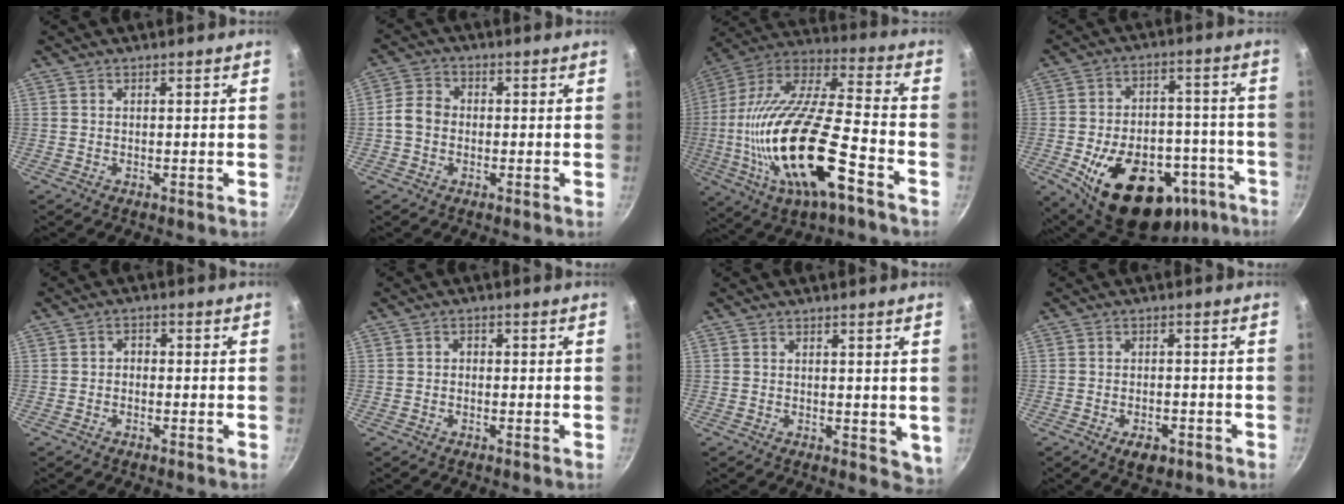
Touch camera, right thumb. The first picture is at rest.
{"total": 4.7, "force": [-0.7, 3.9, 2.6], "torque": [-0.037, 0.016, -0.025]}
{"total": 28.4, "force": [-8.8, 9.8, 25.1], "torque": [-0.466, 0.020, -0.168]}
{"total": 26.4, "force": [-12.5, 15.9, 17.0], "torque": [-0.209, 0.047, -0.159]}
{"total": 1.7, "force": [-0.6, 1.3, 0.9], "torque": [-0.011, 0.011, -0.013]}
{"total": 1.2, "force": [-0.4, 0.9, 0.6], "torque": [-0.008, 0.006, -0.008]}
{"total": 3.9, "force": [1.4, 2.1, 2.9], "torque": [-0.026, -0.013, 0.021]}
{"total": 4.6, "force": [-2.5, 2.4, 3.1], "torque": [-0.041, 0.011, -0.033]}